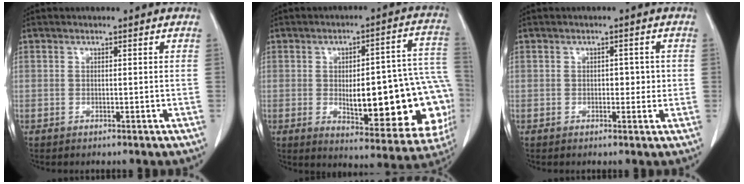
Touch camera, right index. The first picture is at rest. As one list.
[{"total": 23.6, "force": [-3.7, 6.9, 22.2], "torque": [-0.204, 0.030, -0.021]}, {"total": 2.4, "force": [0.0, 1.5, 1.9], "torque": [-0.019, 0.003, 0.001]}]